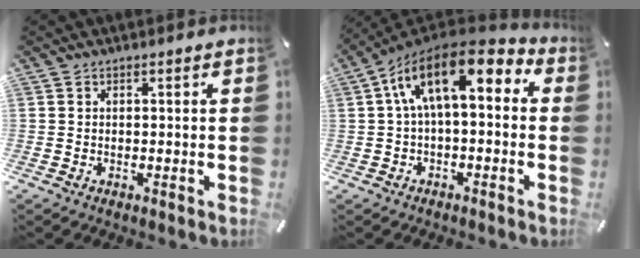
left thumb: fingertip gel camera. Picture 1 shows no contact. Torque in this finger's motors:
{"motor_torque": [1.30, 1.35, 2.13, -0.64, 0.32]}